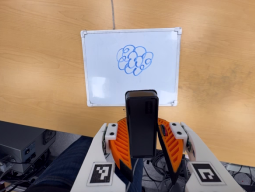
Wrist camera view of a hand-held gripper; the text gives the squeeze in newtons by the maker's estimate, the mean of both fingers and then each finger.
{"total": 5.6, "left": 5.6, "right": 5.6}